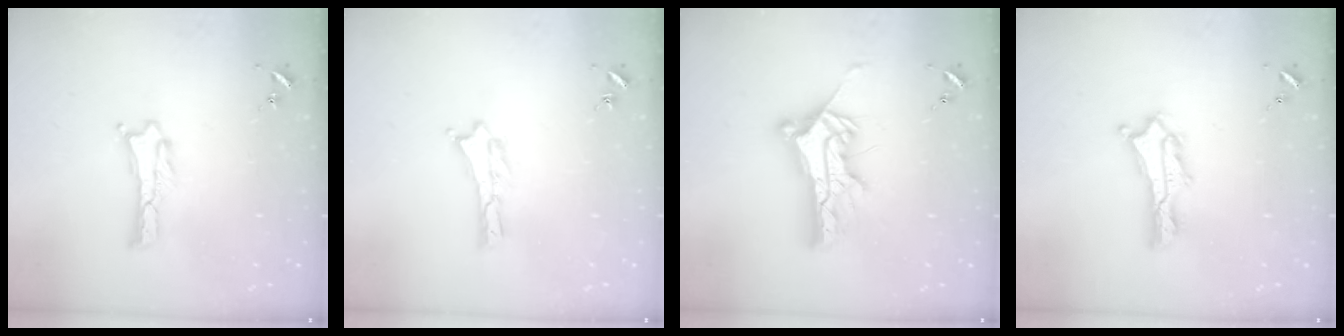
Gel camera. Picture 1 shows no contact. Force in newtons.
{"total": 0.0}
{"total": 10.8, "press": 10.8, "slide": 0.9}
{"total": 2.2, "press": 2.2, "slide": 0.3}